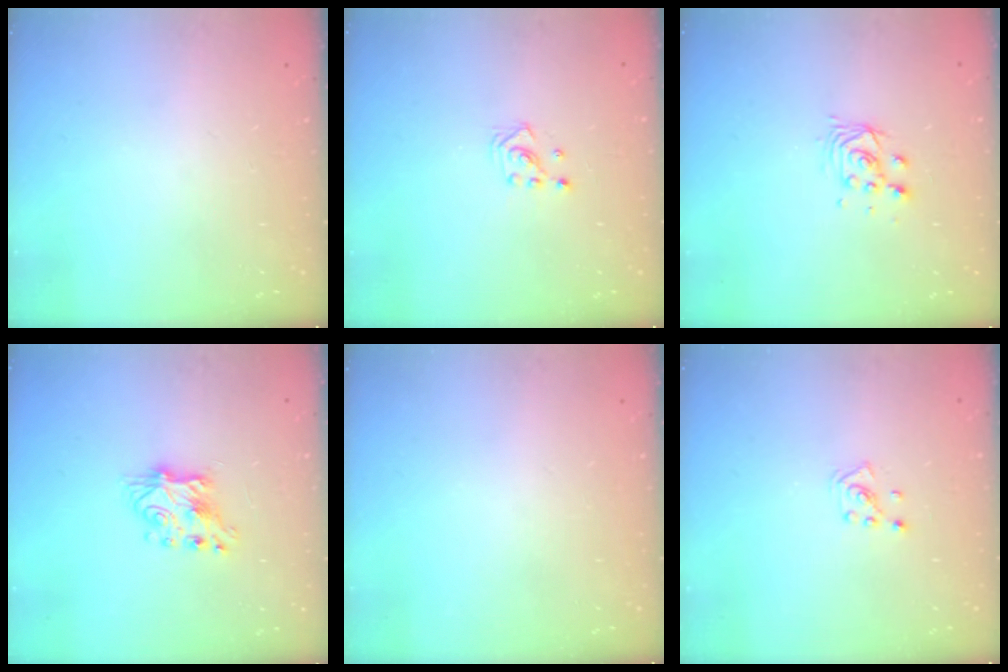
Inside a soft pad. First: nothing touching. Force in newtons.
{"total": 2.6, "press": 2.6, "slide": 0.3}
{"total": 5.0, "press": 5.0, "slide": 0.3}
{"total": 7.6, "press": 7.6, "slide": 0.7}
{"total": 0.0}
{"total": 2.6, "press": 2.6, "slide": 0.5}